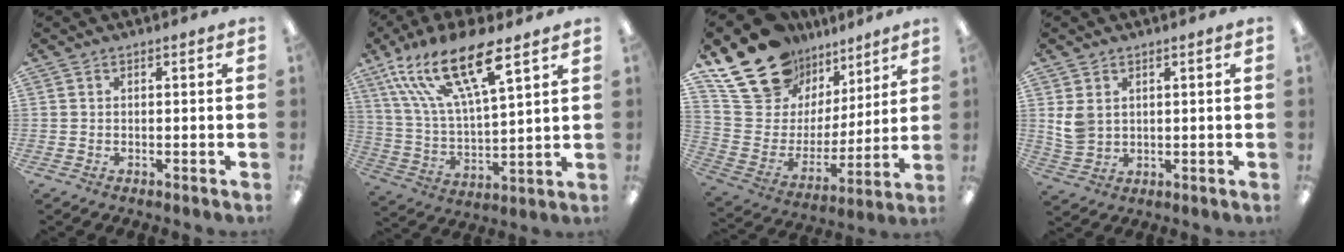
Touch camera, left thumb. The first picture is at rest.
{"total": 19.9, "force": [12.2, 6.7, 14.2], "torque": [-0.272, -0.060, 0.205]}
{"total": 19.7, "force": [14.6, 11.8, 6.2], "torque": [-0.141, -0.095, 0.282]}
{"total": 5.4, "force": [1.8, 4.3, 2.6], "torque": [-0.062, 0.006, 0.039]}